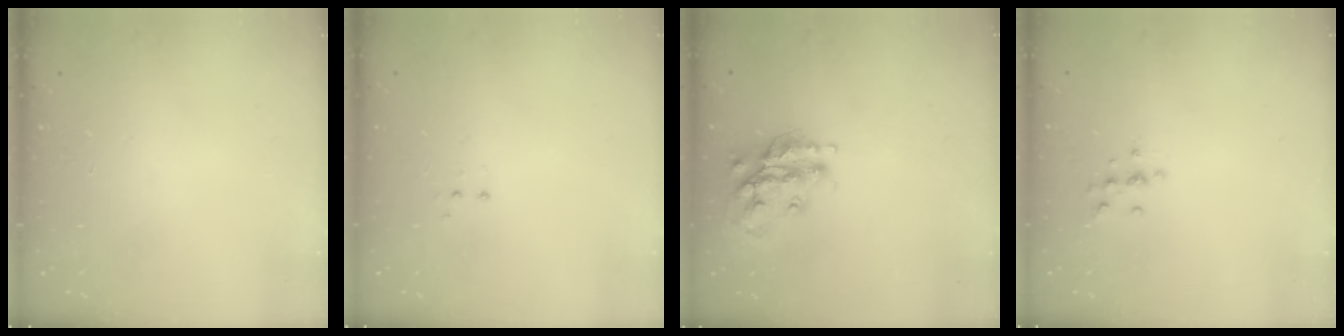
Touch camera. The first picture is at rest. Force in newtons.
{"total": 3.4, "press": 3.3, "slide": 0.7}
{"total": 16.1, "press": 16.0, "slide": 1.3}
{"total": 5.6, "press": 5.6, "slide": 0.6}